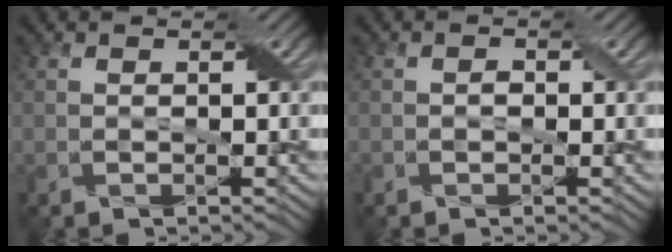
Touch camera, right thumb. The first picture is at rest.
{"total": 0.6, "force": [-0.2, 0.5, 0.3], "torque": [-0.006, 0.000, -0.007]}